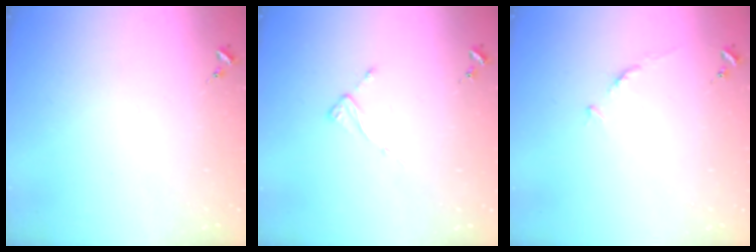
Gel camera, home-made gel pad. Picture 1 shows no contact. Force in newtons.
{"total": 2.0, "press": 1.9, "slide": 0.4}
{"total": 3.8, "press": 3.8, "slide": 0.5}